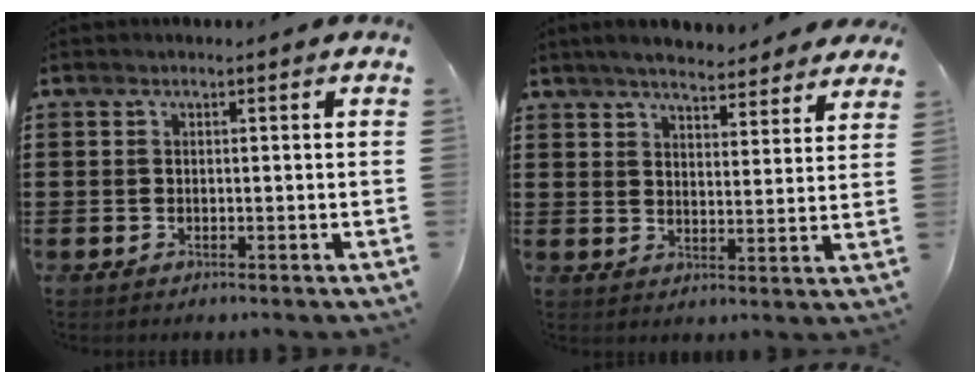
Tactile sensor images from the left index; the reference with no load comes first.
{"total": 5.1, "force": [4.9, 0.4, 1.5], "torque": [-0.047, -0.018, 0.087]}